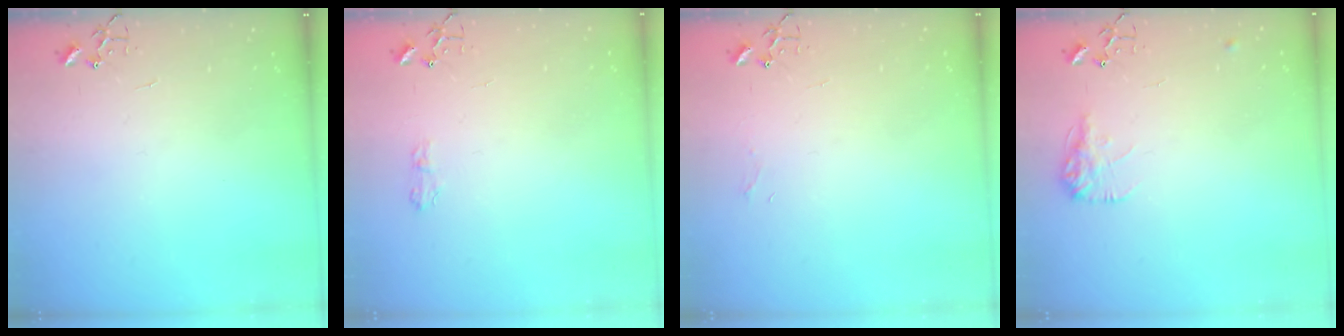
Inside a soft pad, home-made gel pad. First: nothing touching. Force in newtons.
{"total": 4.1, "press": 4.1, "slide": 0.6}
{"total": 3.5, "press": 3.5, "slide": 0.6}
{"total": 10.5, "press": 10.5, "slide": 0.5}